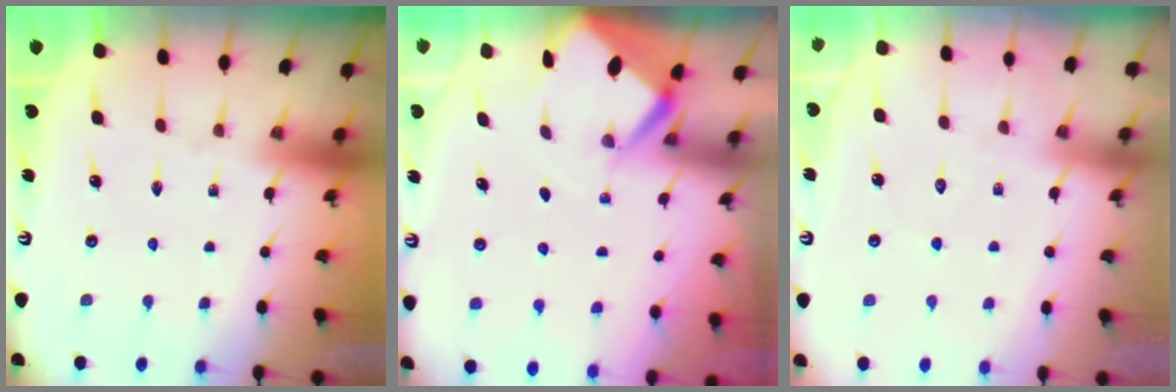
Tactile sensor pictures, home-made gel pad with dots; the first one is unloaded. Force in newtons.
{"total": 3.0, "press": 3.0, "slide": 0.2}
{"total": 5.9, "press": 5.9, "slide": 0.7}